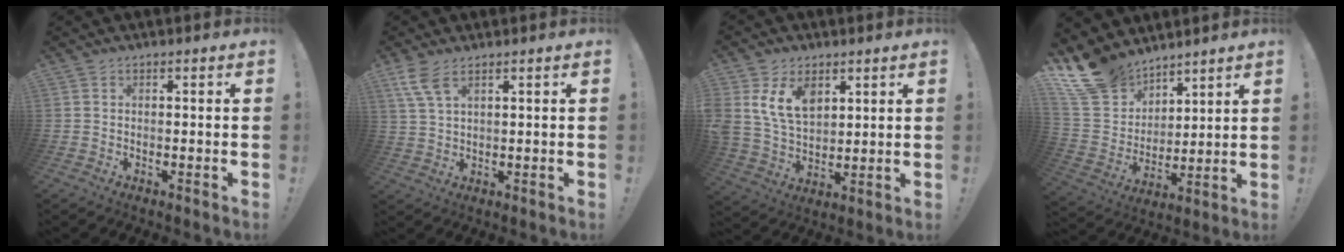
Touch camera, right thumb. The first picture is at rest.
{"total": 6.3, "force": [3.9, 2.2, 4.5], "torque": [-0.107, -0.010, 0.074]}
{"total": 12.4, "force": [5.9, 8.4, 7.0], "torque": [-0.138, -0.021, 0.117]}
{"total": 15.7, "force": [11.8, 9.2, 4.7], "torque": [-0.107, -0.080, 0.233]}